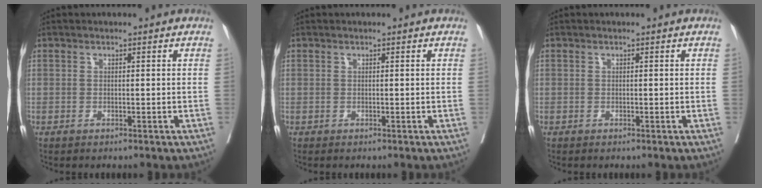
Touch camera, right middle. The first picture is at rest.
{"total": 0.0}
{"total": 0.0}